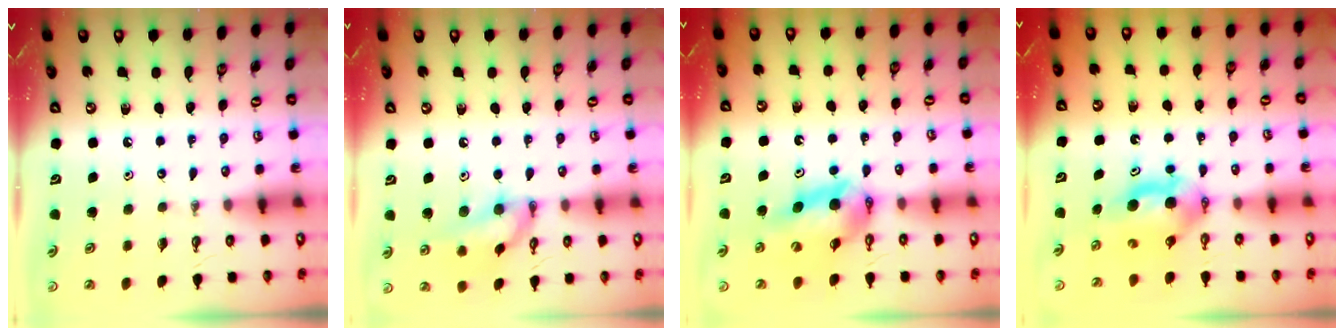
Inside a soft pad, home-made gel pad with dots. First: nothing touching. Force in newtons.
{"total": 12.8, "press": 12.8, "slide": 0.6}
{"total": 10.6, "press": 10.5, "slide": 0.9}
{"total": 7.4, "press": 5.7, "slide": 4.7}